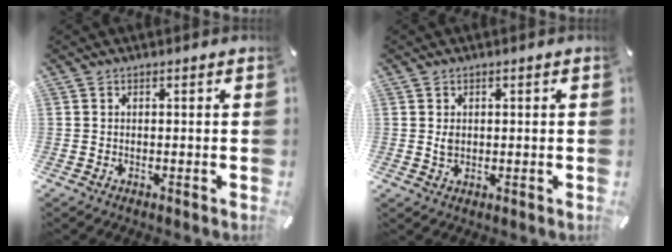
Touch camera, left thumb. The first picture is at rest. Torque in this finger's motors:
{"motor_torque": [0.27, 0.22, 0.14, -0.17, 0.00]}